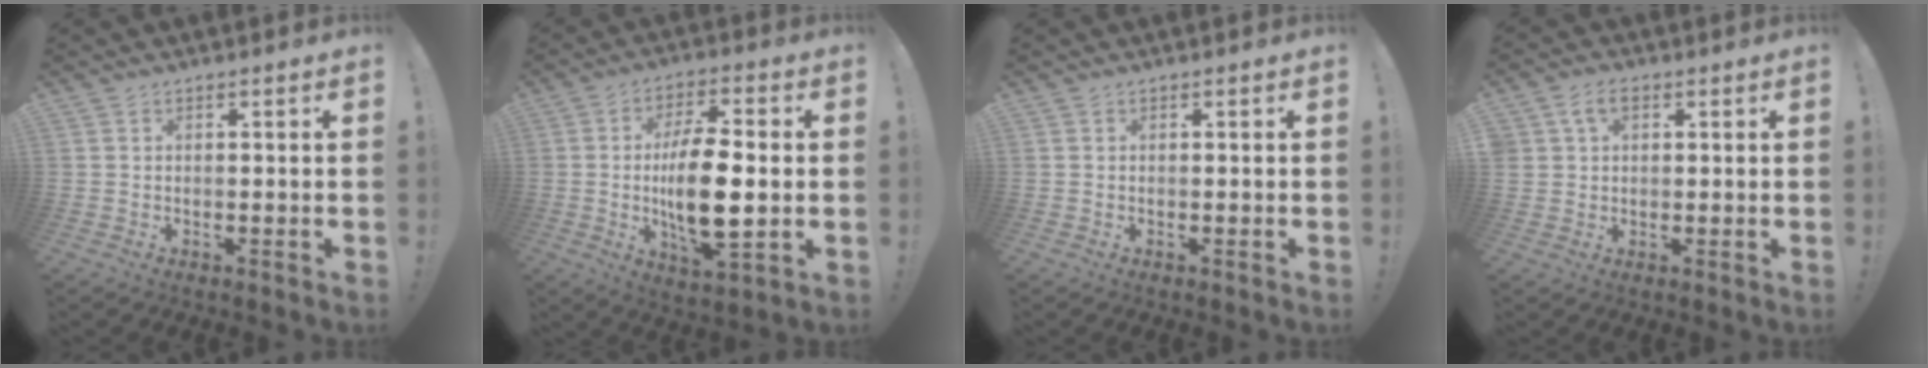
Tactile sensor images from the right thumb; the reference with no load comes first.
{"total": 16.2, "force": [-1.0, 6.3, 14.9], "torque": [-0.271, -0.008, -0.024]}
{"total": 0.0}
{"total": 5.0, "force": [2.0, 3.4, 3.0], "torque": [-0.052, 0.004, 0.040]}